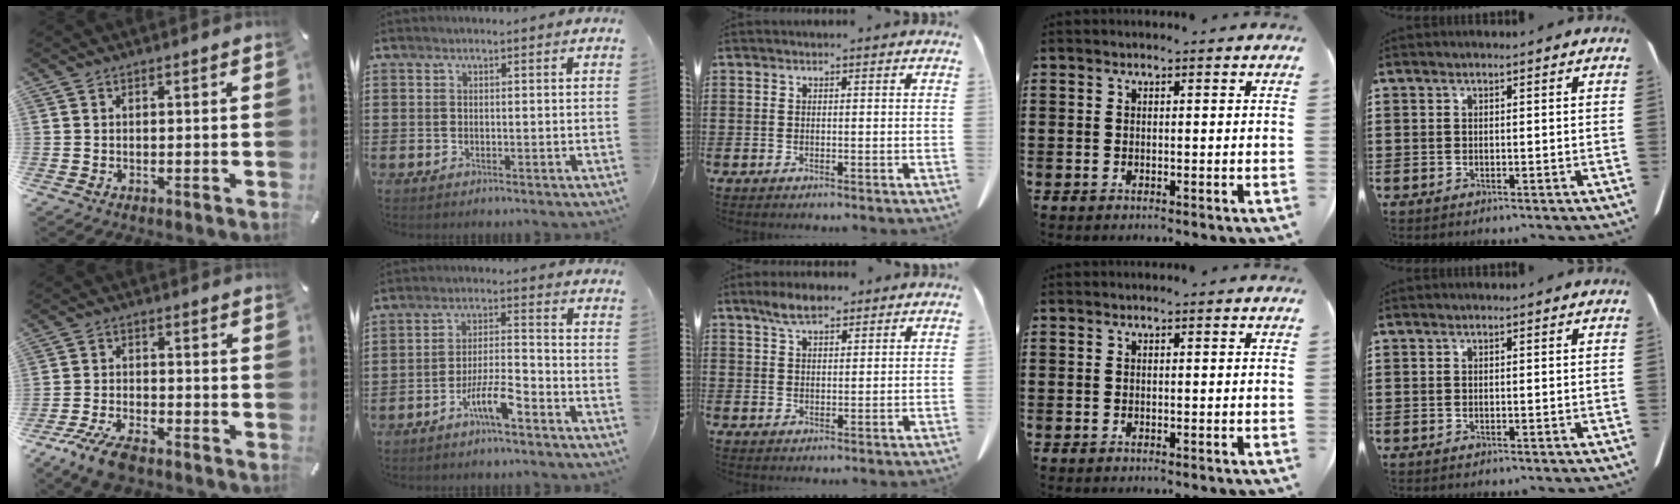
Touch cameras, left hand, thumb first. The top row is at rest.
{"thumb": {"total": 7.6, "force": [-5.7, 2.3, 4.4], "torque": [-0.103, 0.012, -0.110]}, "index": {"total": 6.8, "force": [-4.4, 1.3, 5.0], "torque": [-0.109, 0.002, -0.085]}, "middle": {"total": 4.8, "force": [3.5, 1.6, 2.8], "torque": [-0.062, 0.003, 0.064]}}